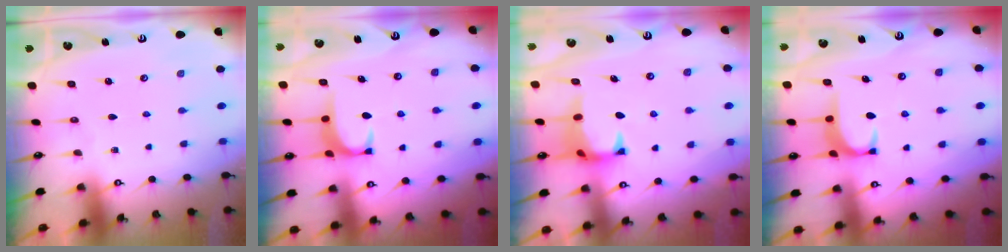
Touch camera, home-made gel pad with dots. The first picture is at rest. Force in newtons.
{"total": 1.8, "press": 1.7, "slide": 0.4}
{"total": 0.8, "press": 0.2, "slide": 0.8}
{"total": 1.9, "press": 1.8, "slide": 0.5}